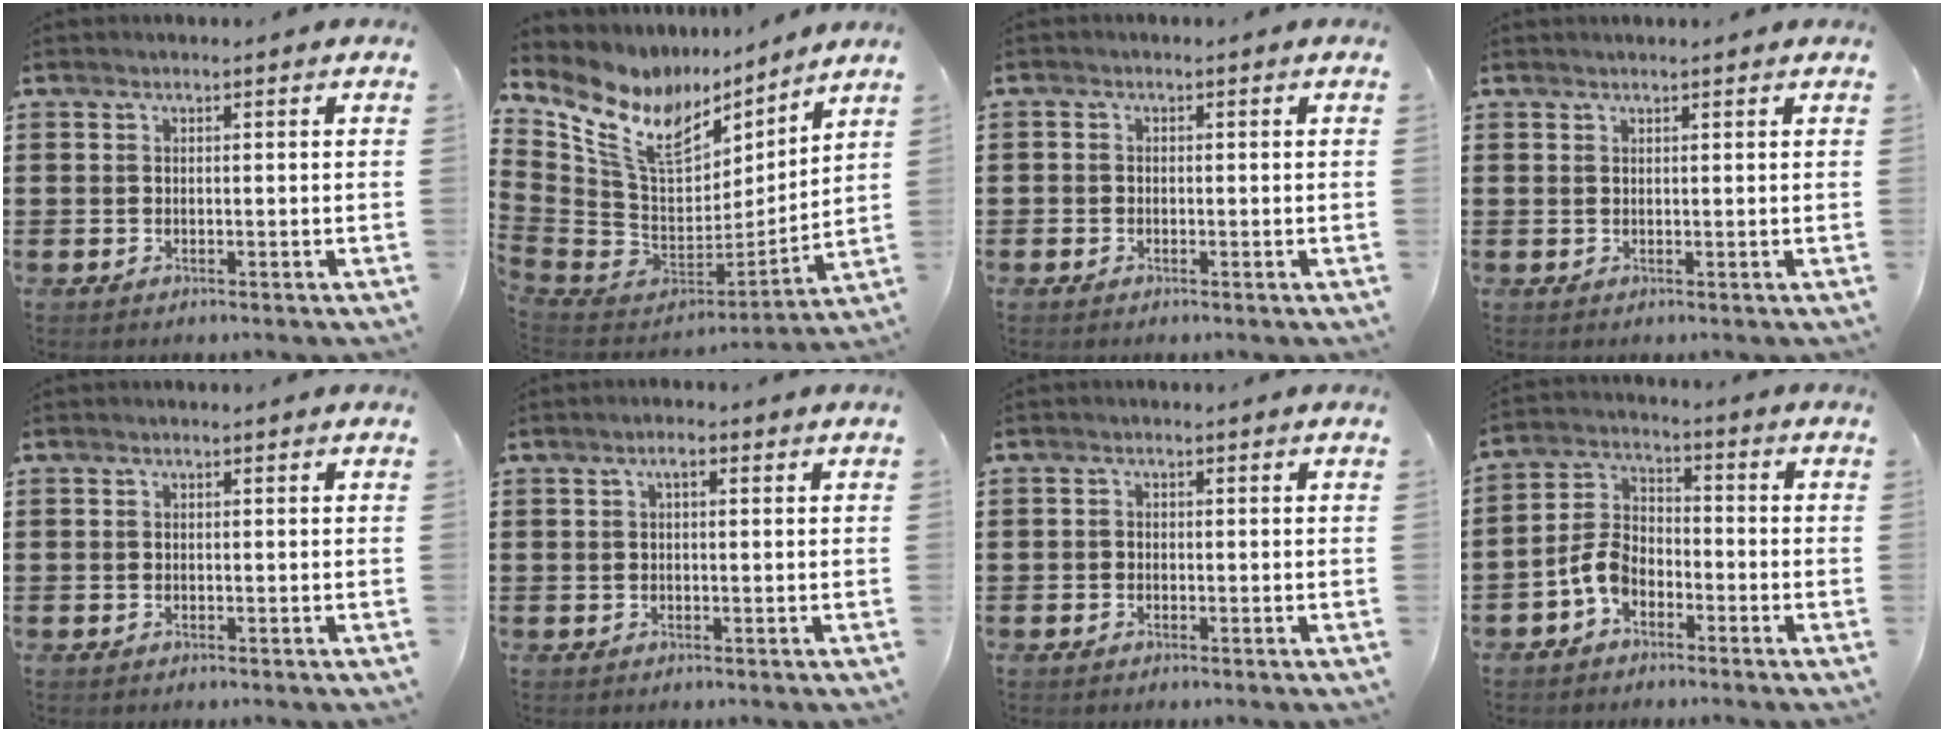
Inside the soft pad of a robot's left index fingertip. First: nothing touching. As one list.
[{"total": 13.1, "force": [6.8, 7.6, 8.1], "torque": [-0.211, -0.035, 0.119]}, {"total": 0.9, "force": [-0.5, 0.7, 0.2], "torque": [-0.005, 0.002, -0.011]}, {"total": 0.7, "force": [0.7, 0.0, 0.2], "torque": [-0.006, -0.001, 0.013]}, {"total": 0.0}, {"total": 1.8, "force": [0.3, 0.6, 1.7], "torque": [-0.032, 0.004, 0.004]}, {"total": 0.9, "force": [-0.7, 0.7, 0.2], "torque": [-0.006, 0.000, -0.014]}, {"total": 6.1, "force": [-3.4, 3.6, 3.6], "torque": [-0.099, 0.007, -0.074]}]